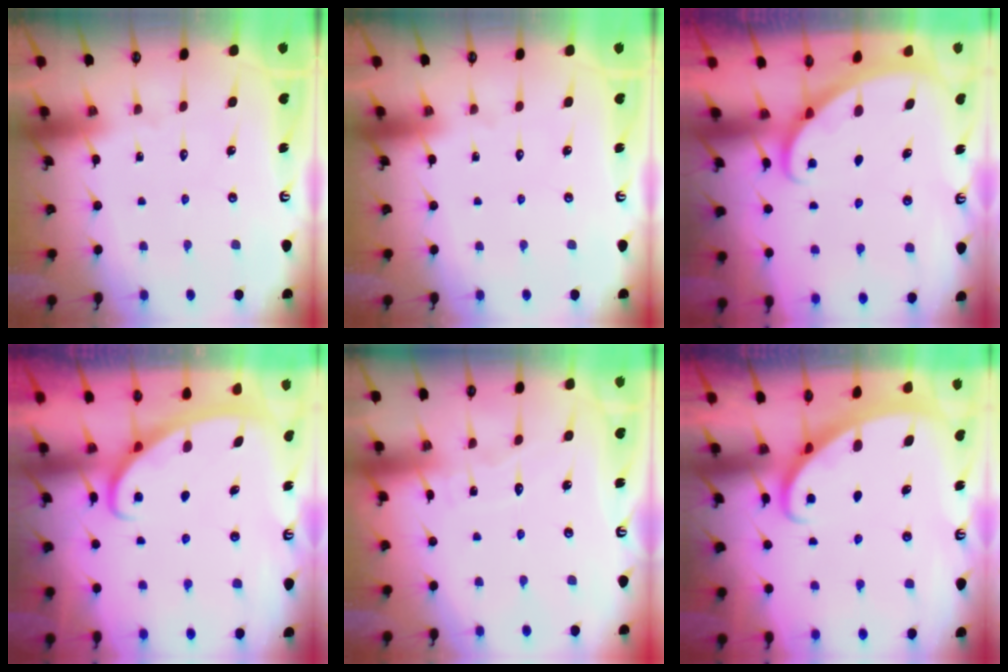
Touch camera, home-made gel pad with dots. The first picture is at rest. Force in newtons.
{"total": 0.0}
{"total": 1.4, "press": 1.4, "slide": 0.0}
{"total": 3.0, "press": 2.9, "slide": 0.4}
{"total": 4.0, "press": 3.9, "slide": 0.5}
{"total": 2.2, "press": 2.2, "slide": 0.3}